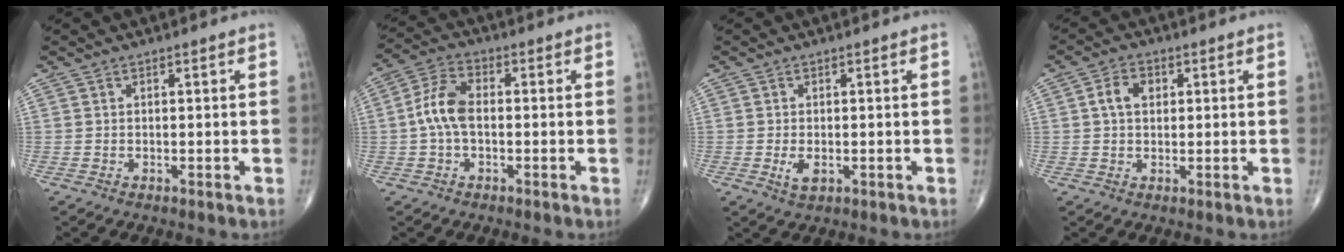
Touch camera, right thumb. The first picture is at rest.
{"total": 7.4, "force": [-0.5, 4.1, 6.1], "torque": [-0.129, 0.022, -0.017]}
{"total": 2.7, "force": [-0.6, 1.5, 2.2], "torque": [-0.042, -0.005, -0.009]}
{"total": 4.4, "force": [0.9, 3.1, 2.9], "torque": [-0.050, 0.008, 0.013]}